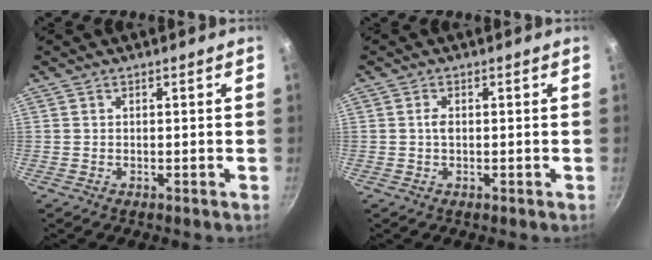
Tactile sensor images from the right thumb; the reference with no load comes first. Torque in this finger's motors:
{"motor_torque": [0.72, 0.43, 0.45, -0.04, -0.01]}